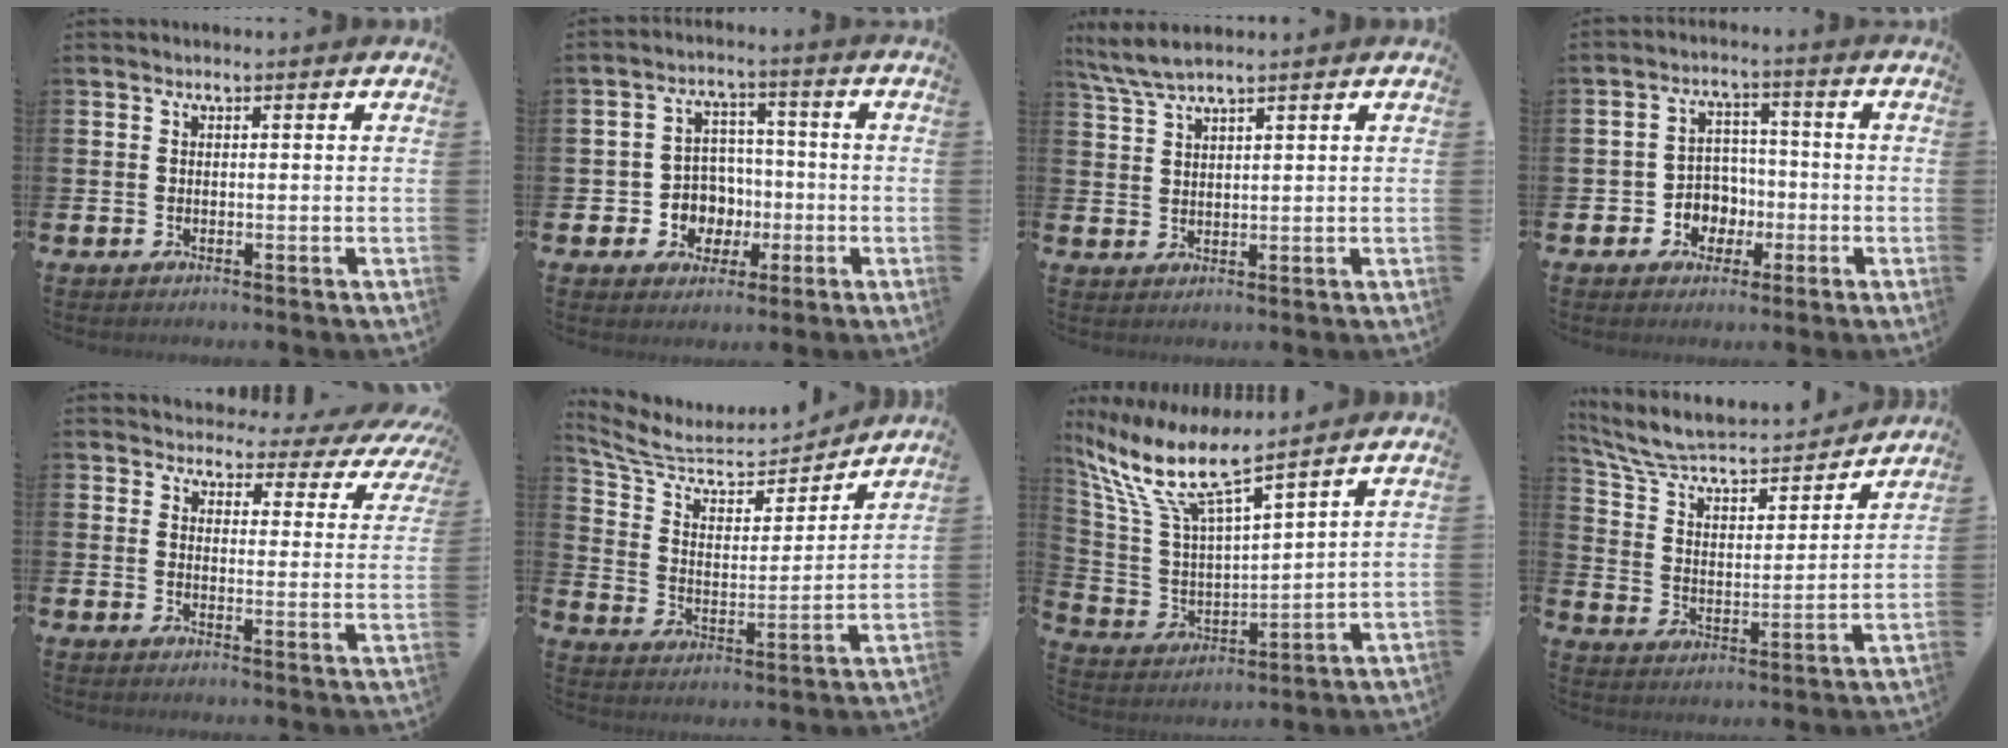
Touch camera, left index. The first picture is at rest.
{"total": 5.6, "force": [-0.7, 5.5, 1.0], "torque": [-0.039, 0.004, -0.014]}
{"total": 4.1, "force": [3.6, 0.2, 1.9], "torque": [-0.052, -0.003, 0.067]}
{"total": 4.6, "force": [-1.2, 4.3, 1.0], "torque": [-0.032, 0.005, -0.027]}
{"total": 2.9, "force": [2.5, 1.4, 0.4], "torque": [-0.025, -0.029, 0.036]}
{"total": 7.3, "force": [6.3, 3.1, 2.0], "torque": [-0.082, -0.048, 0.105]}
{"total": 10.2, "force": [8.4, 1.8, 5.5], "torque": [-0.146, -0.047, 0.142]}
{"total": 8.4, "force": [7.6, 2.4, 2.8], "torque": [-0.096, -0.053, 0.128]}